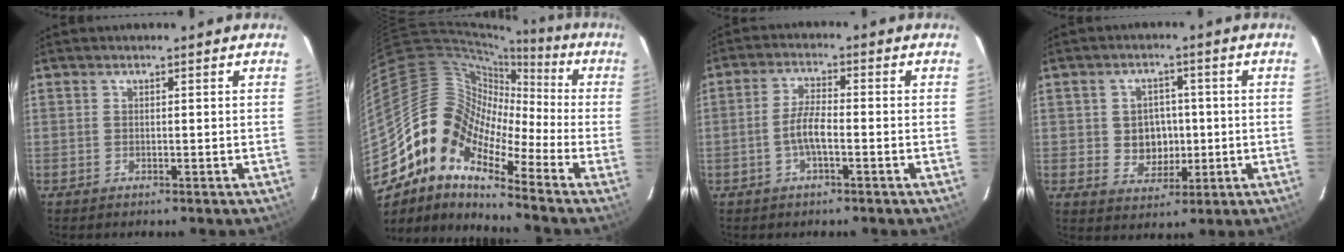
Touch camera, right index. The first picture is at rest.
{"total": 12.6, "force": [-6.9, 7.2, 7.7], "torque": [-0.123, 0.015, -0.161]}
{"total": 4.3, "force": [-1.6, 1.0, 3.9], "torque": [-0.086, 0.007, -0.031]}
{"total": 6.2, "force": [-0.2, 5.7, 2.6], "torque": [-0.057, 0.011, 0.009]}